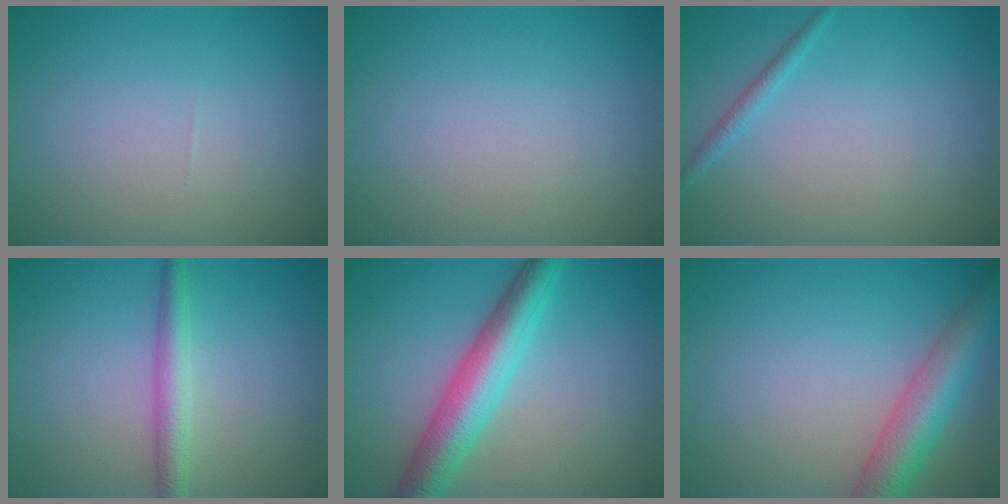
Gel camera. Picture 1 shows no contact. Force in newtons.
{"total": 0.0}
{"total": 1.2, "press": 1.2, "slide": 0.0}
{"total": 2.7, "press": 2.7, "slide": 0.1}
{"total": 6.3, "press": 6.3, "slide": 0.2}
{"total": 6.0, "press": 6.0, "slide": 0.2}